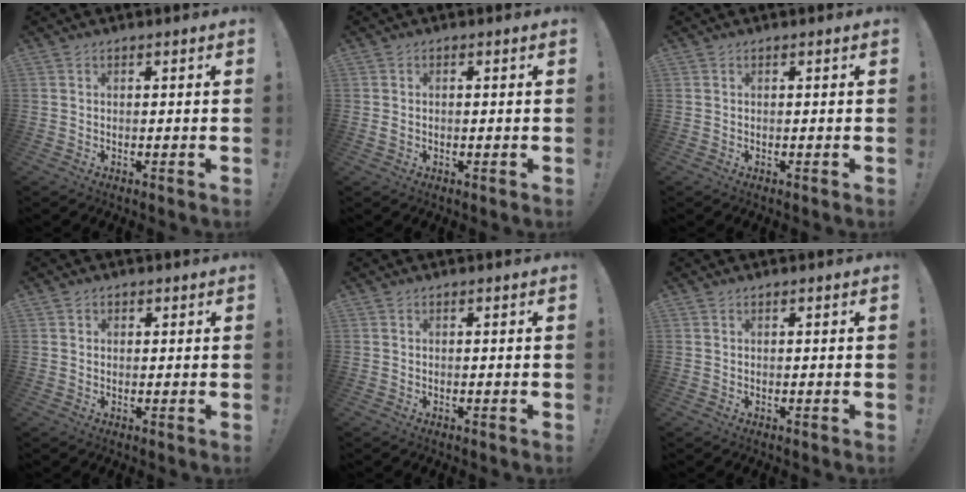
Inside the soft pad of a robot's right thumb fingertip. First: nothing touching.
{"total": 0.9, "force": [-0.2, 0.6, 0.6], "torque": [-0.016, 0.006, -0.003]}
{"total": 0.0}
{"total": 1.4, "force": [0.5, 1.3, 0.3], "torque": [0.001, 0.000, 0.009]}
{"total": 0.0}
{"total": 0.0}